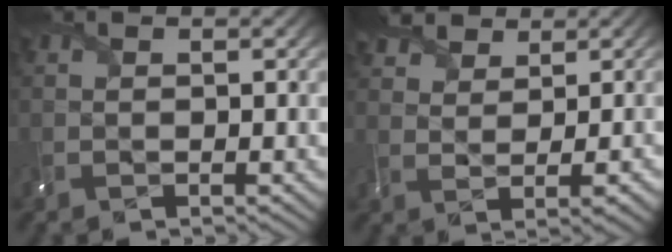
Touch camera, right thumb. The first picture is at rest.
{"total": 4.5, "force": [3.5, 1.8, 2.2], "torque": [-0.044, 0.007, 0.062]}